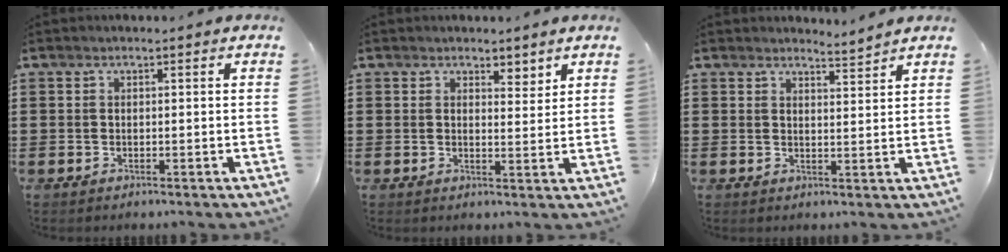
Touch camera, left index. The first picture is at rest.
{"total": 2.5, "force": [2.3, 1.0, 0.4], "torque": [0.001, -0.002, 0.039]}
{"total": 2.8, "force": [2.7, -0.2, 0.4], "torque": [-0.016, -0.008, 0.051]}